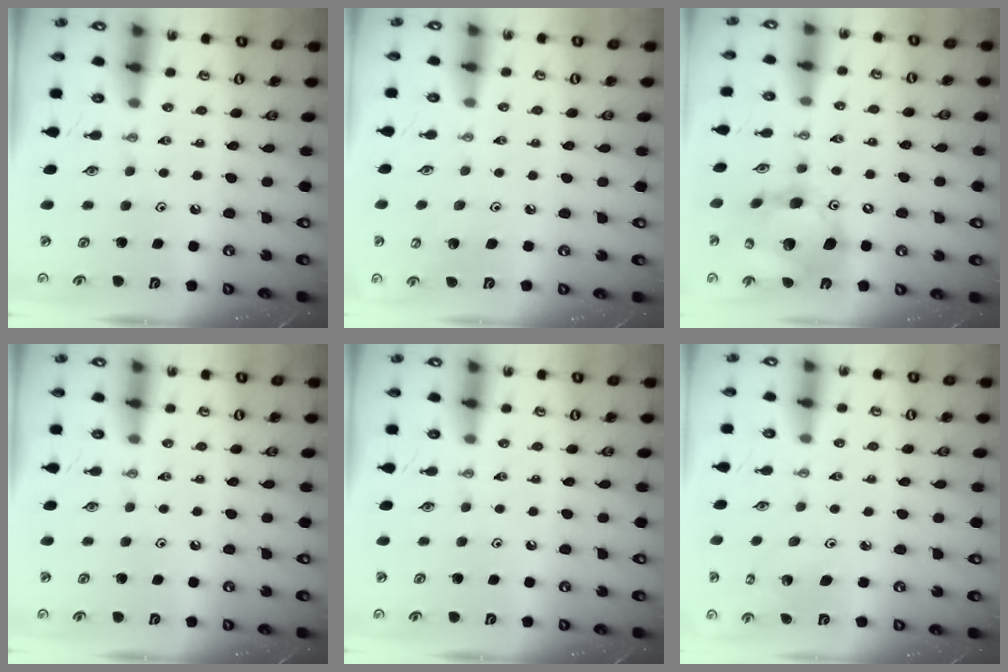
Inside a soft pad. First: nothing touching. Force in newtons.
{"total": 5.7, "press": 5.6, "slide": 1.1}
{"total": 17.9, "press": 17.5, "slide": 3.7}
{"total": 0.0}
{"total": 0.0}
{"total": 2.3, "press": 2.3, "slide": 0.2}